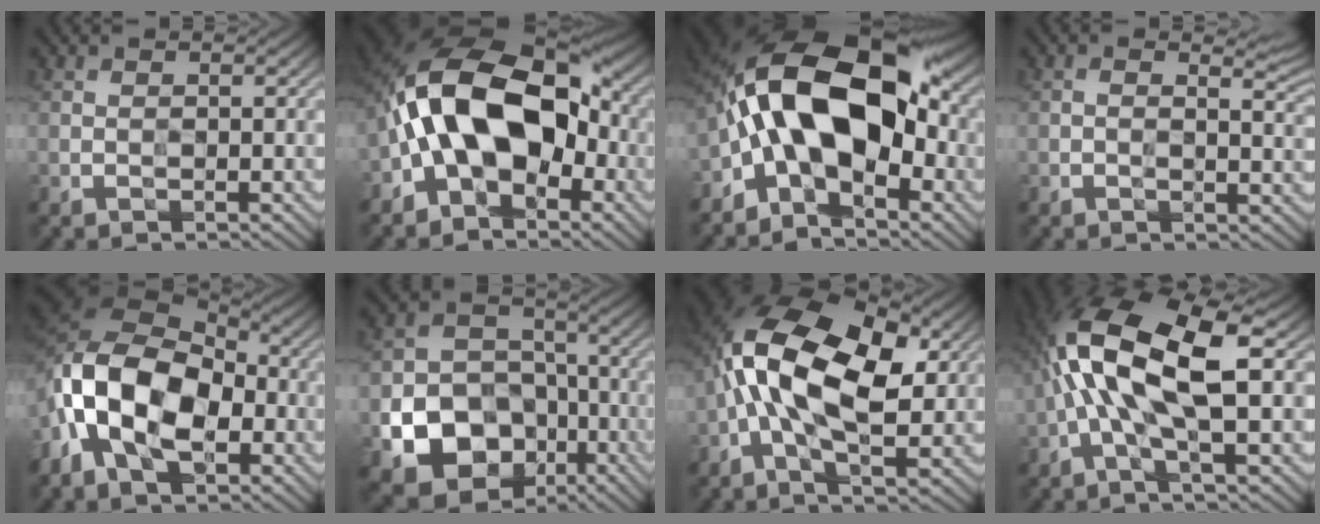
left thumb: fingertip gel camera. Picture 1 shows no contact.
{"total": 13.7, "force": [-2.1, 8.0, 10.9], "torque": [-0.206, 0.025, -0.059]}
{"total": 14.4, "force": [-1.6, 7.6, 12.2], "torque": [-0.214, 0.026, -0.043]}
{"total": 2.7, "force": [1.3, 0.4, 2.3], "torque": [-0.042, 0.004, 0.019]}
{"total": 15.2, "force": [-4.2, 9.4, 11.2], "torque": [-0.237, -0.014, -0.091]}
{"total": 16.0, "force": [-7.0, 12.8, 6.7], "torque": [-0.145, -0.047, -0.133]}
{"total": 15.2, "force": [1.3, 8.0, 12.9], "torque": [-0.268, 0.029, 0.003]}
{"total": 12.6, "force": [0.9, 4.0, 12.0], "torque": [-0.264, 0.028, 0.005]}